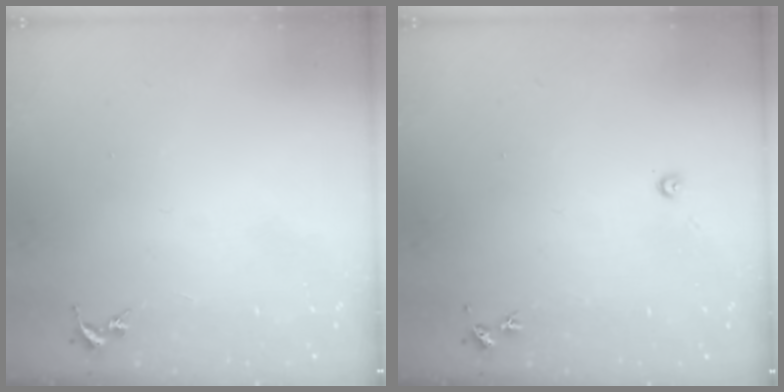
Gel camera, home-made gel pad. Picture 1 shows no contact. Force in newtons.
{"total": 2.7, "press": 2.7, "slide": 0.2}